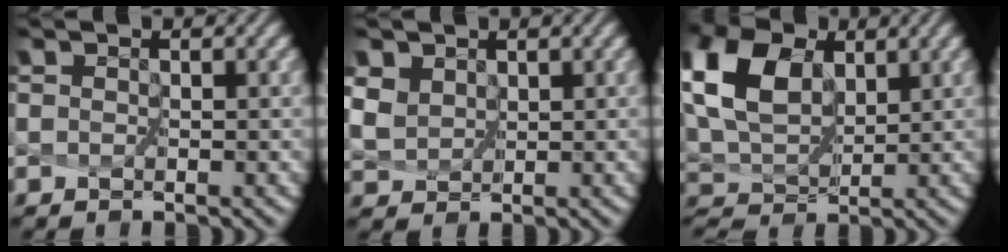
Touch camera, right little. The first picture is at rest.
{"total": 3.1, "force": [2.0, 2.2, 0.9], "torque": [-0.063, 0.000, 0.056]}
{"total": 6.6, "force": [2.5, 4.2, 4.5], "torque": [-0.118, 0.009, 0.061]}